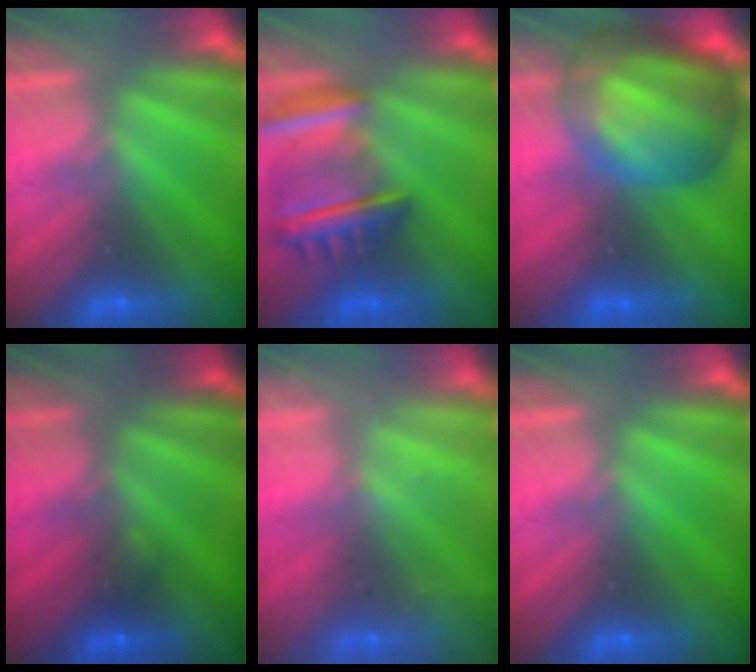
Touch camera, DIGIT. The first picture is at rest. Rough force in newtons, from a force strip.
{"total": 7.6}
{"total": 7.7}
{"total": 1.8}
{"total": 2.3}
{"total": 0.0}